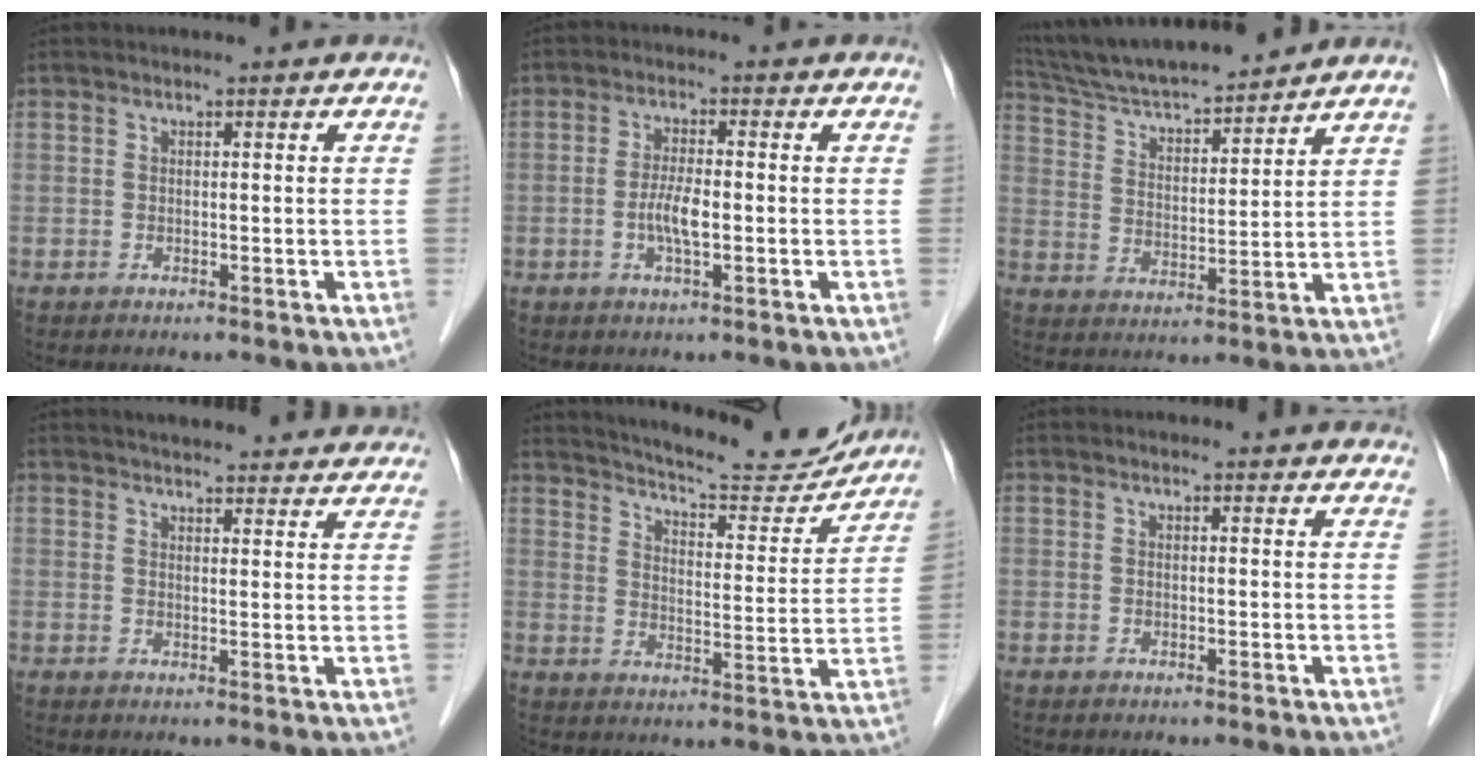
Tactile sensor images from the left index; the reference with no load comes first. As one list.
[{"total": 3.9, "force": [-1.4, 0.7, 3.6], "torque": [-0.074, -0.007, -0.026]}, {"total": 15.0, "force": [13.7, 1.5, 6.0], "torque": [-0.111, 0.011, 0.237]}, {"total": 20.9, "force": [19.6, 3.4, 6.4], "torque": [-0.080, -0.015, 0.227]}, {"total": 16.9, "force": [16.0, 2.0, 5.0], "torque": [-0.077, -0.038, 0.210]}, {"total": 7.9, "force": [7.6, 1.2, 1.9], "torque": [-0.006, 0.001, 0.060]}]